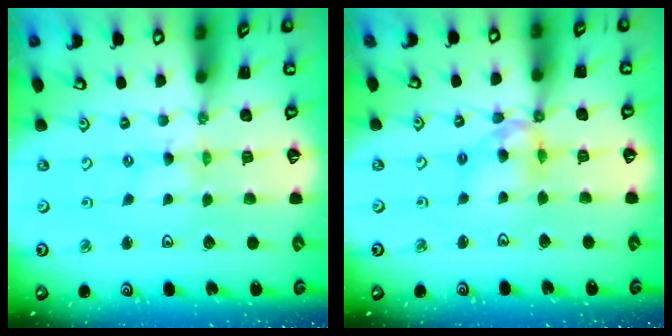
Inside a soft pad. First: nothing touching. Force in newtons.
{"total": 10.3, "press": 10.3, "slide": 1.1}